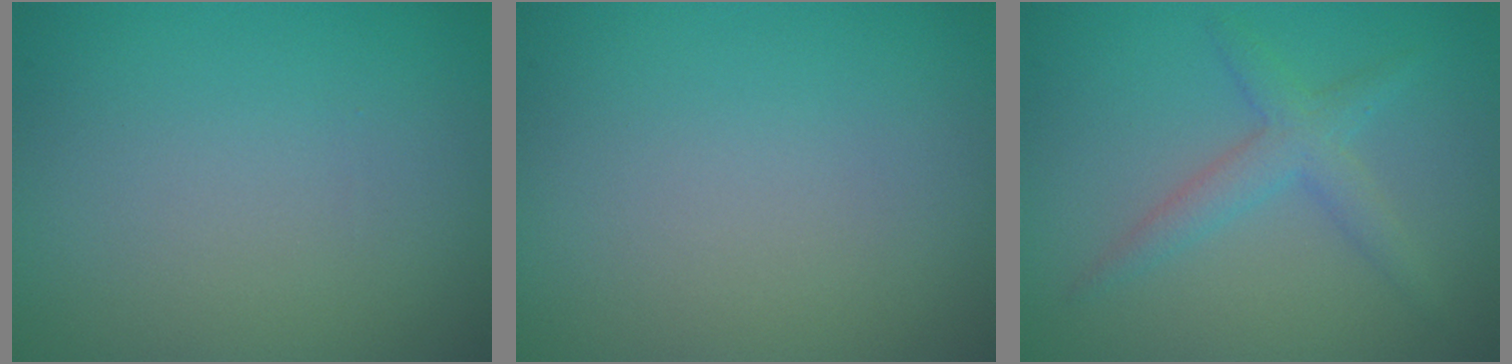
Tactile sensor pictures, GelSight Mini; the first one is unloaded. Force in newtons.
{"total": 0.0}
{"total": 2.5, "press": 2.5, "slide": 0.1}